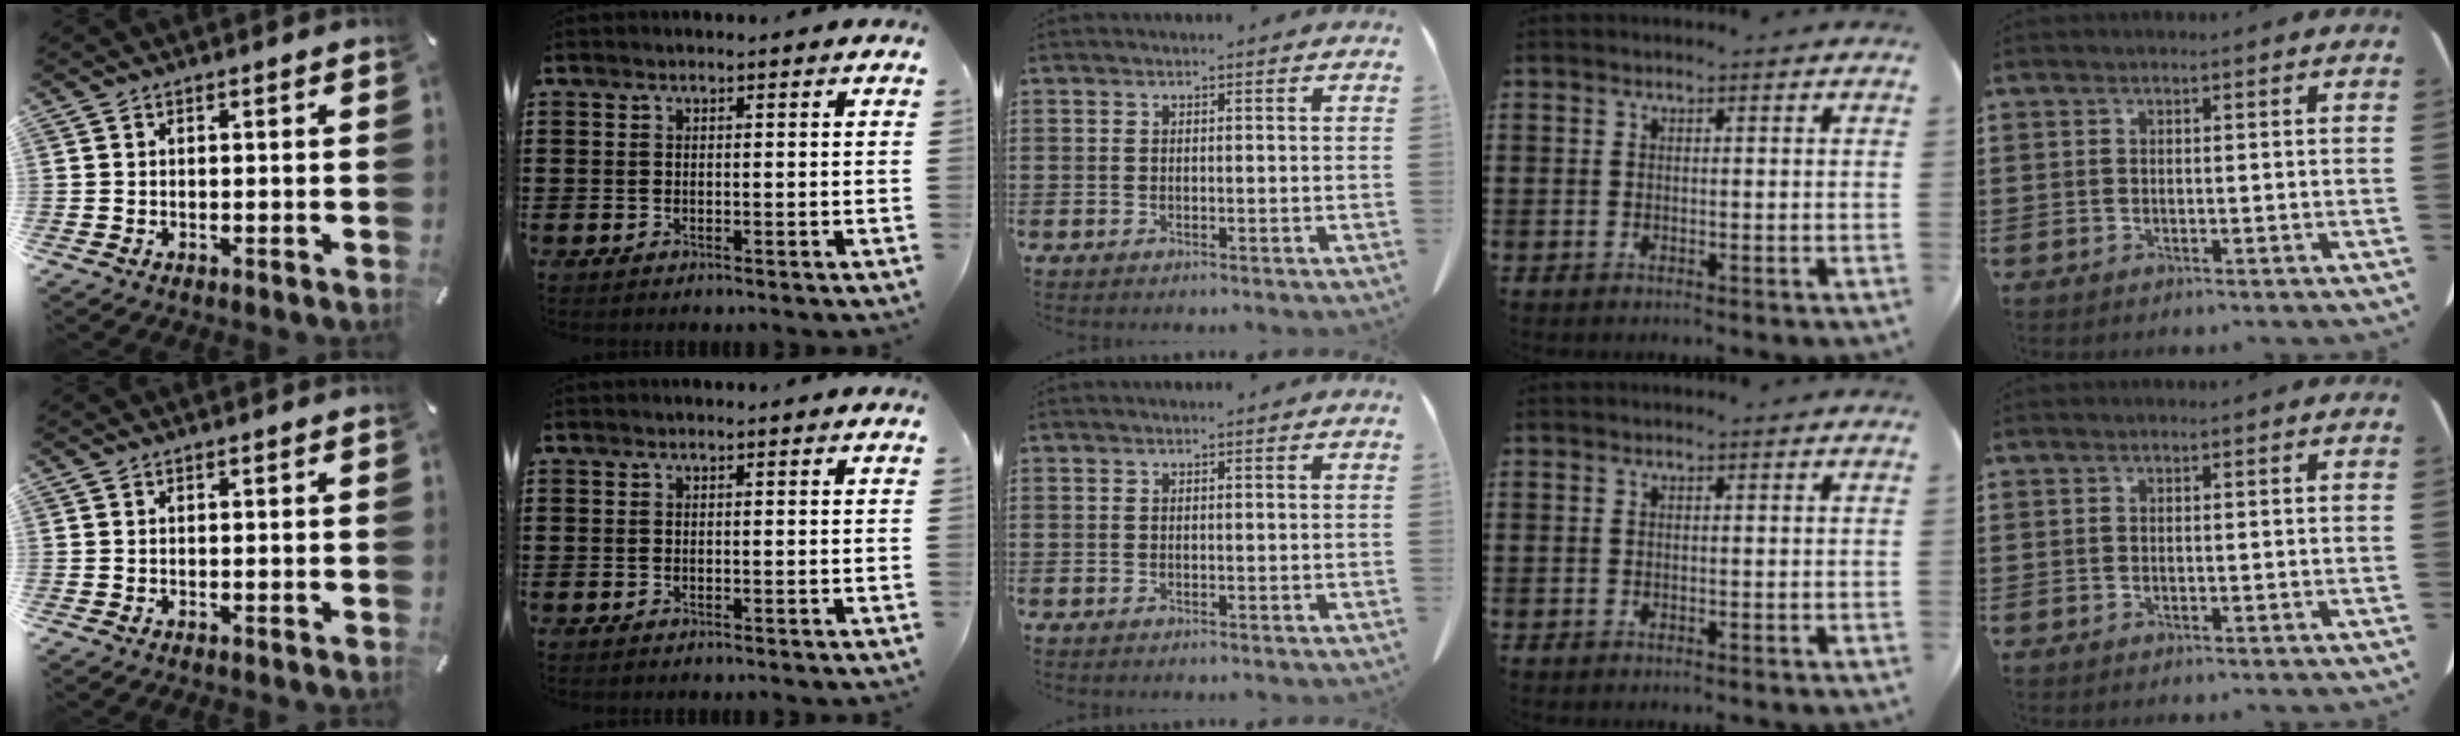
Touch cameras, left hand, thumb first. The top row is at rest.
{}